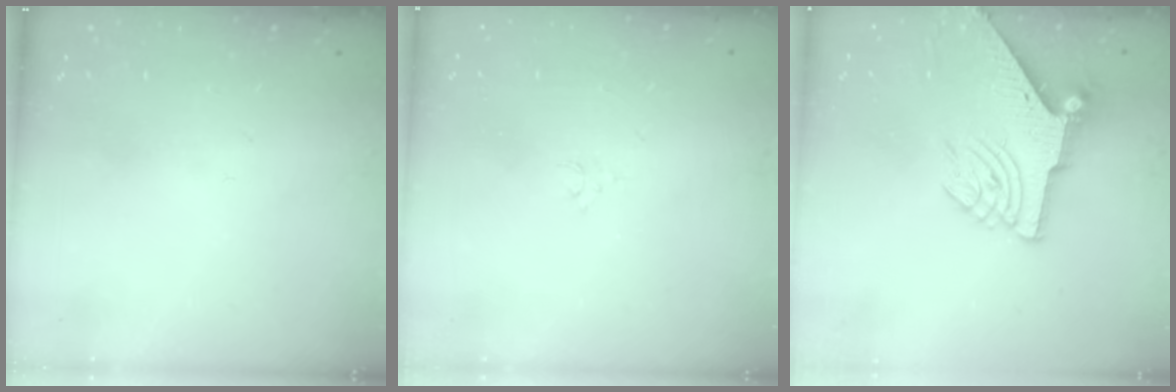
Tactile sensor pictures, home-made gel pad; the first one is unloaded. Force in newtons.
{"total": 2.4, "press": 2.4, "slide": 0.3}
{"total": 7.4, "press": 7.3, "slide": 0.9}